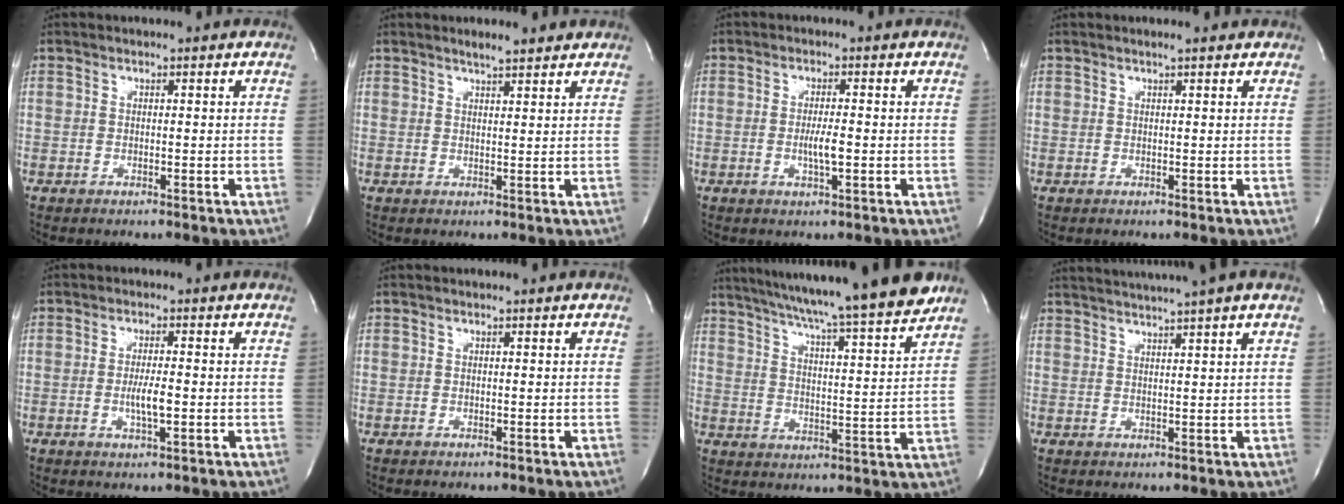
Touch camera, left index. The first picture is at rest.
{"total": 3.4, "force": [3.0, 0.4, 1.6], "torque": [-0.029, 0.008, 0.044]}
{"total": 2.8, "force": [-0.5, -0.3, 2.7], "torque": [-0.054, -0.008, -0.010]}
{"total": 2.2, "force": [1.8, 0.3, 1.1], "torque": [-0.017, 0.012, 0.021]}
{"total": 3.4, "force": [-0.8, 0.3, 3.3], "torque": [-0.066, -0.006, -0.014]}
{"total": 0.0}
{"total": 20.3, "force": [17.8, -1.0, 9.8], "torque": [-0.159, -0.029, 0.248]}
{"total": 9.8, "force": [8.3, -1.4, 4.9], "torque": [-0.082, 0.016, 0.107]}